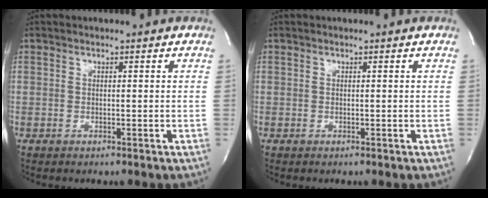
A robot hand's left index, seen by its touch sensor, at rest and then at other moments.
{"total": 0.0}